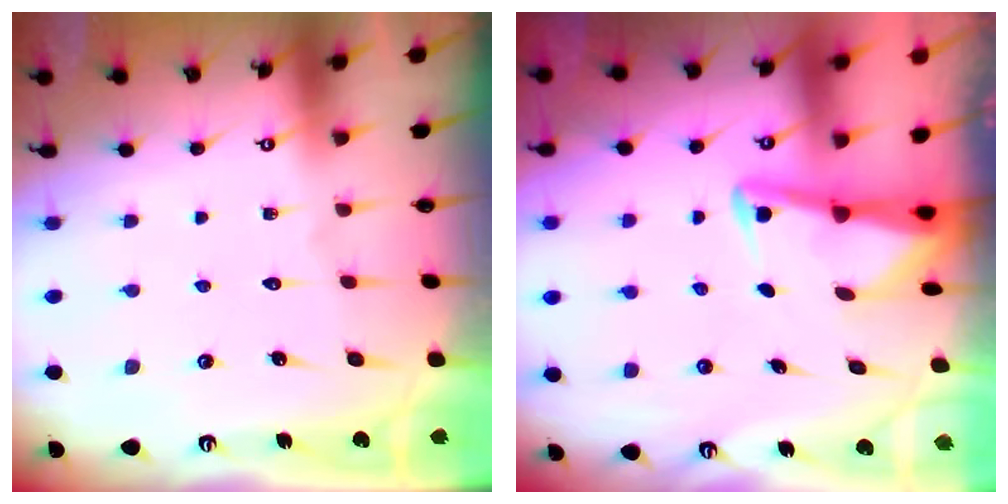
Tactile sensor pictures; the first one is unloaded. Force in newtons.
{"total": 3.3, "press": 3.3, "slide": 0.3}